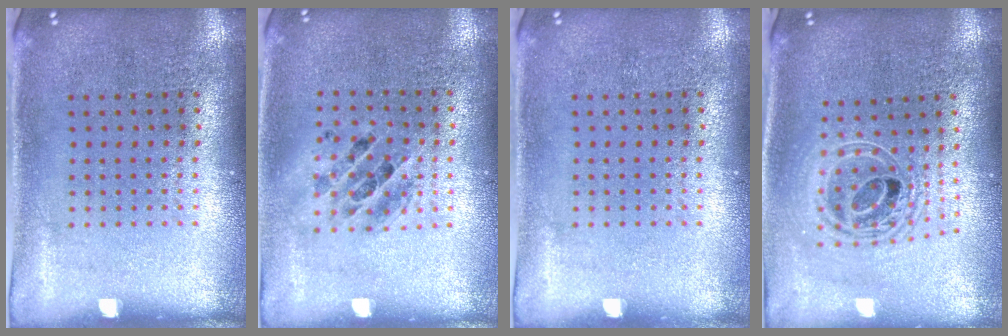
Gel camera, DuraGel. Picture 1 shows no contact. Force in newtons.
{"total": 1.3, "press": 1.1, "slide": 0.5}
{"total": 0.0}
{"total": 2.1, "press": 1.6, "slide": 1.3}